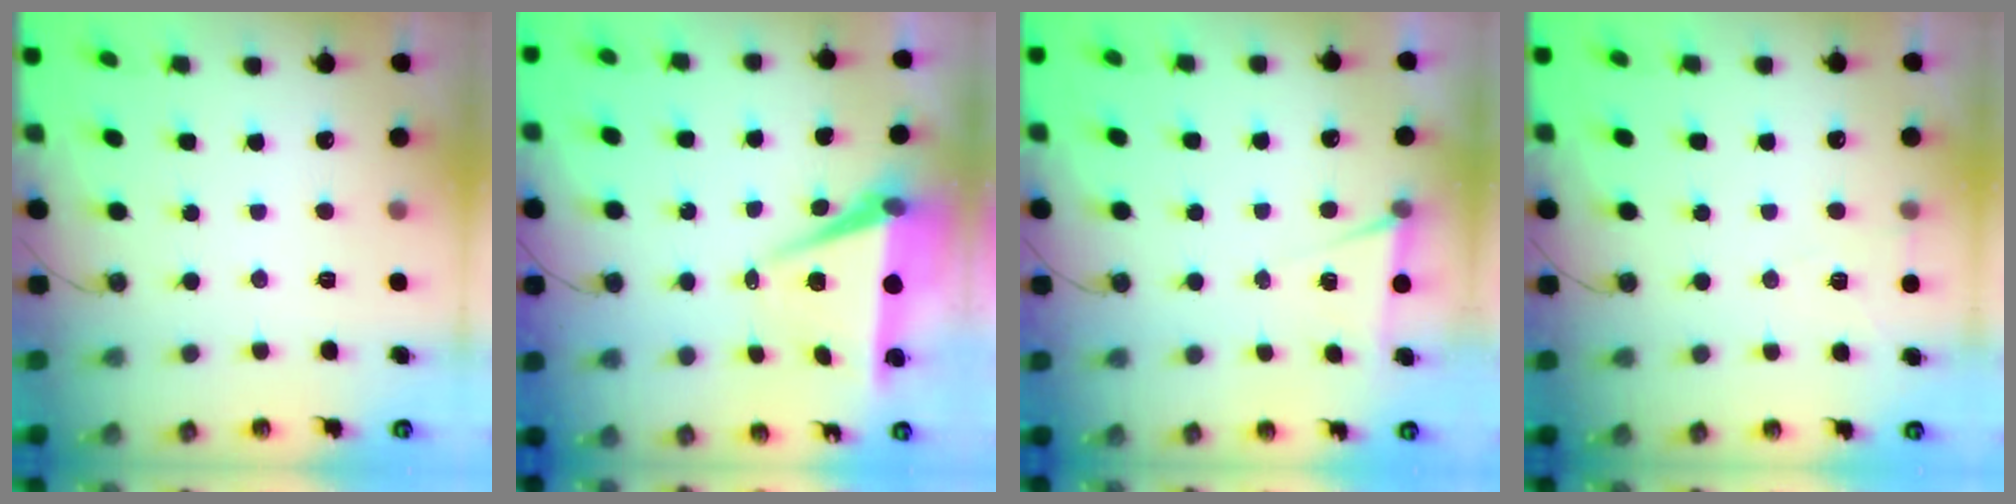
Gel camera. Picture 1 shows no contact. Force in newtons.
{"total": 7.0, "press": 5.5, "slide": 4.3}
{"total": 5.4, "press": 2.9, "slide": 4.5}
{"total": 4.7, "press": 3.0, "slide": 3.6}